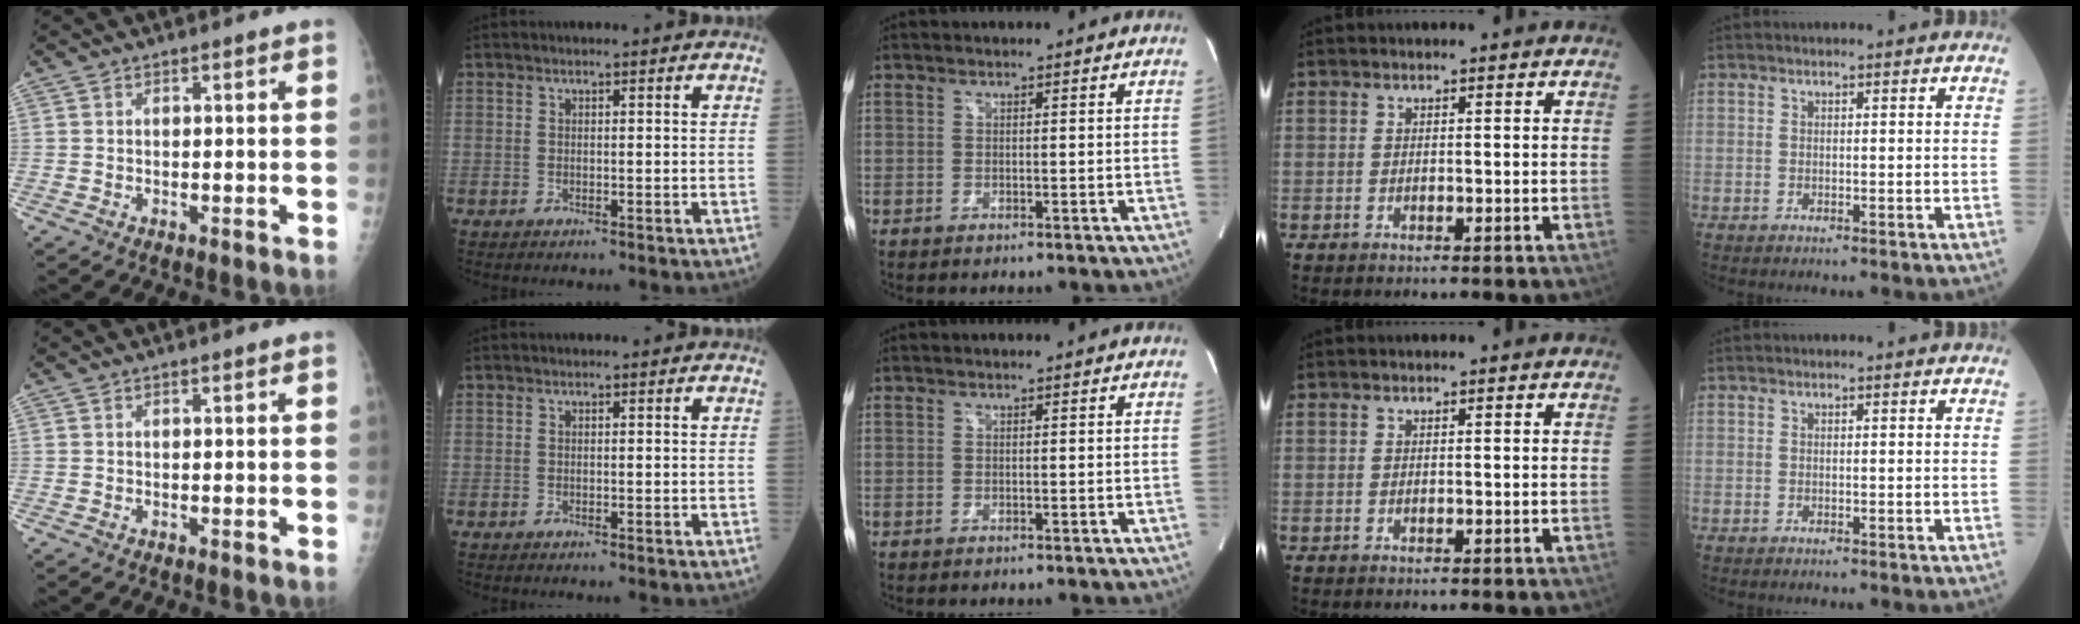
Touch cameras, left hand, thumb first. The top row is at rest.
{}